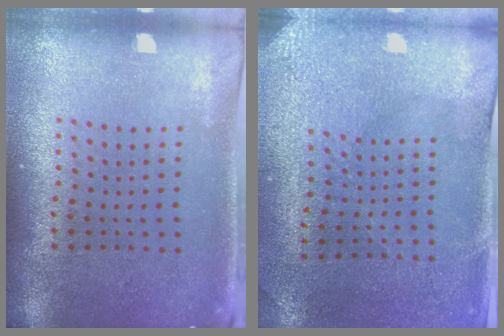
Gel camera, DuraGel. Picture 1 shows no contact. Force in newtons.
{"total": 3.0, "press": 2.6, "slide": 1.4}